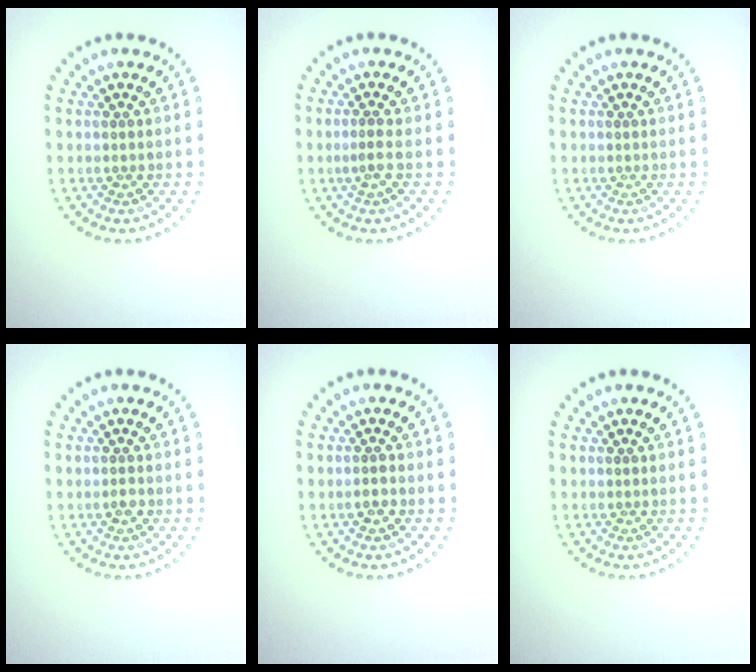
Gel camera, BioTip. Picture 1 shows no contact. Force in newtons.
{"total": 1.0, "press": 0.8, "slide": 0.7}
{"total": 0.0}
{"total": 0.8, "press": 0.7, "slide": 0.3}
{"total": 1.1, "press": 1.0, "slide": 0.5}
{"total": 0.0}